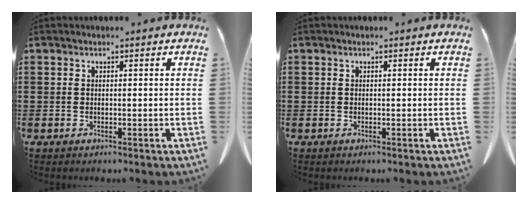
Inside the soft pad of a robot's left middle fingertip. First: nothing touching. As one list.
[{"total": 0.0}]